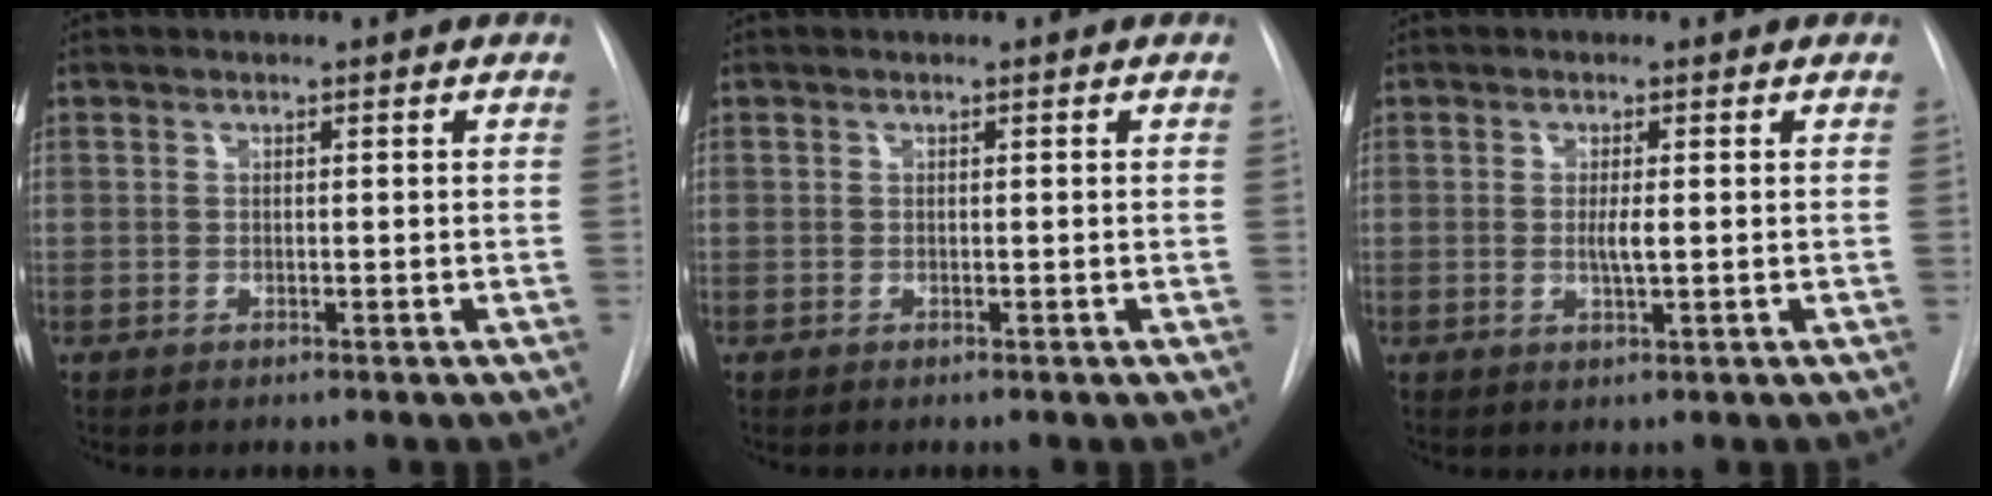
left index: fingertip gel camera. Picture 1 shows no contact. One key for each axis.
{"total": 0.0}
{"total": 2.1, "fx": 0.1, "fy": 0.1, "fz": 2.0, "tx": -0.042, "ty": -0.003, "tz": 0.000}